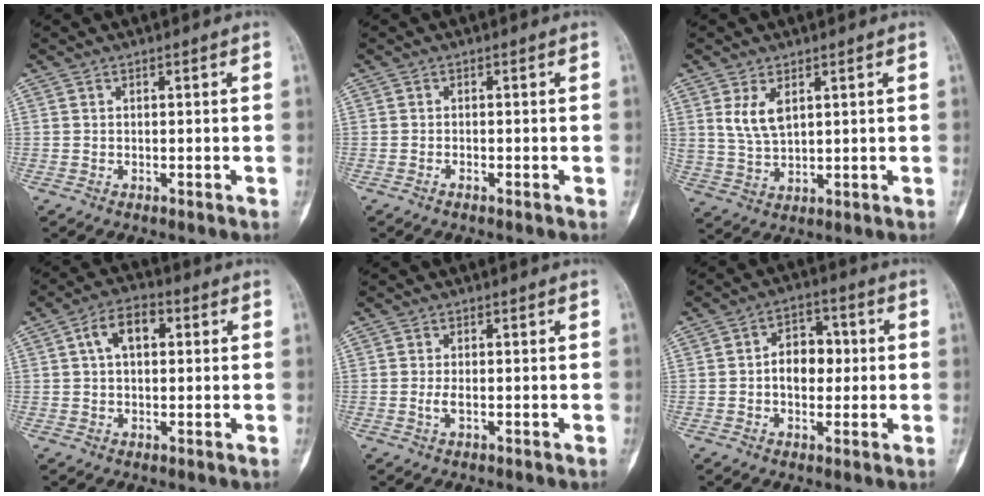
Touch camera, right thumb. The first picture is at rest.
{"total": 0.6, "force": [-0.5, 0.2, 0.3], "torque": [-0.007, 0.001, -0.009]}
{"total": 5.8, "force": [2.4, 3.1, 4.3], "torque": [-0.081, -0.013, 0.057]}
{"total": 7.2, "force": [1.8, 4.3, 5.5], "torque": [-0.089, 0.016, 0.024]}
{"total": 1.5, "force": [-0.3, 0.5, 1.3], "torque": [-0.033, -0.003, -0.005]}
{"total": 7.9, "force": [0.2, 5.6, 5.7], "torque": [-0.058, 0.020, -0.004]}